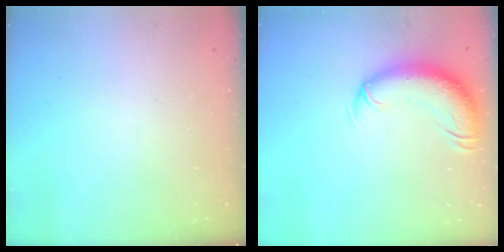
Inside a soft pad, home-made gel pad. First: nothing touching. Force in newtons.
{"total": 11.3, "press": 10.9, "slide": 3.0}